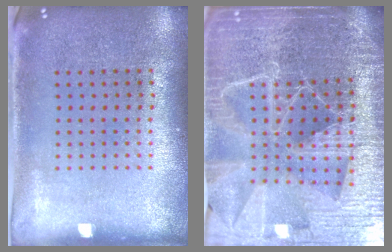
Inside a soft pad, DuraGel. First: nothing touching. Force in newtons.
{"total": 6.3, "press": 5.5, "slide": 3.1}